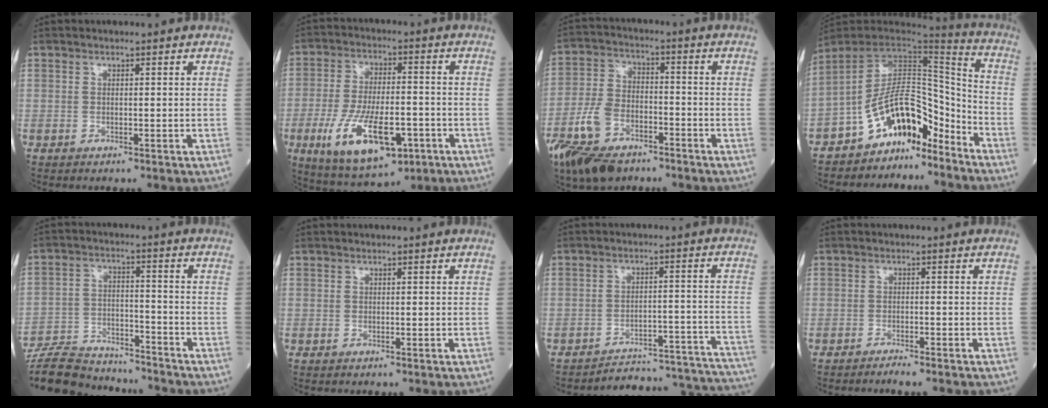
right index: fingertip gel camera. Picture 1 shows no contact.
{"total": 14.8, "force": [-5.7, 5.7, 12.3], "torque": [-0.231, -0.014, -0.087]}
{"total": 13.3, "force": [-7.8, 7.1, 8.1], "torque": [-0.176, -0.005, -0.142]}
{"total": 11.5, "force": [-8.2, 4.9, 6.4], "torque": [-0.100, 0.044, -0.148]}
{"total": 14.0, "force": [-13.4, 2.8, 3.0], "torque": [-0.053, 0.016, -0.222]}
{"total": 0.0}
{"total": 19.2, "force": [-19.1, 1.3, 1.8], "torque": [0.012, 0.033, -0.234]}
{"total": 2.2, "force": [-1.9, -0.2, 0.9], "torque": [-0.016, 0.000, -0.030]}